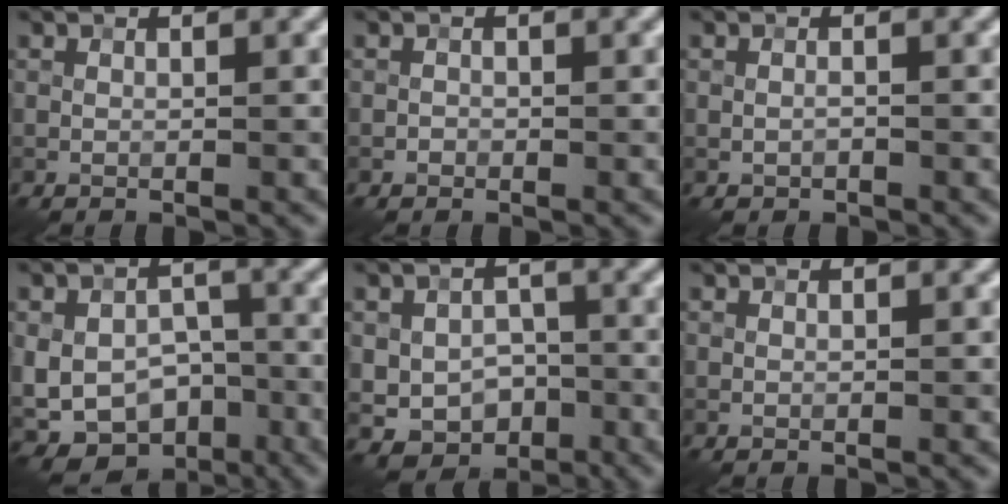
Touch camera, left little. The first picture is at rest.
{"total": 0.5, "force": [-0.3, 0.4, 0.0], "torque": [0.003, -0.001, -0.008]}
{"total": 0.5, "force": [-0.4, 0.3, 0.2], "torque": [-0.006, 0.002, -0.007]}
{"total": 10.9, "force": [-4.5, 7.7, 6.3], "torque": [-0.084, -0.012, -0.068]}
{"total": 5.9, "force": [-2.2, 4.4, 3.2], "torque": [-0.052, -0.006, -0.037]}
{"total": 0.0}